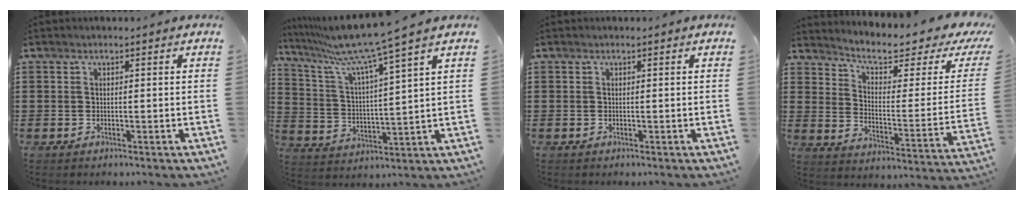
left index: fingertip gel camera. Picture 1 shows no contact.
{"total": 9.1, "force": [7.5, -0.9, 5.0], "torque": [-0.129, -0.052, 0.121]}
{"total": 0.0}
{"total": 5.4, "force": [4.0, 1.3, 3.5], "torque": [-0.073, -0.036, 0.058]}